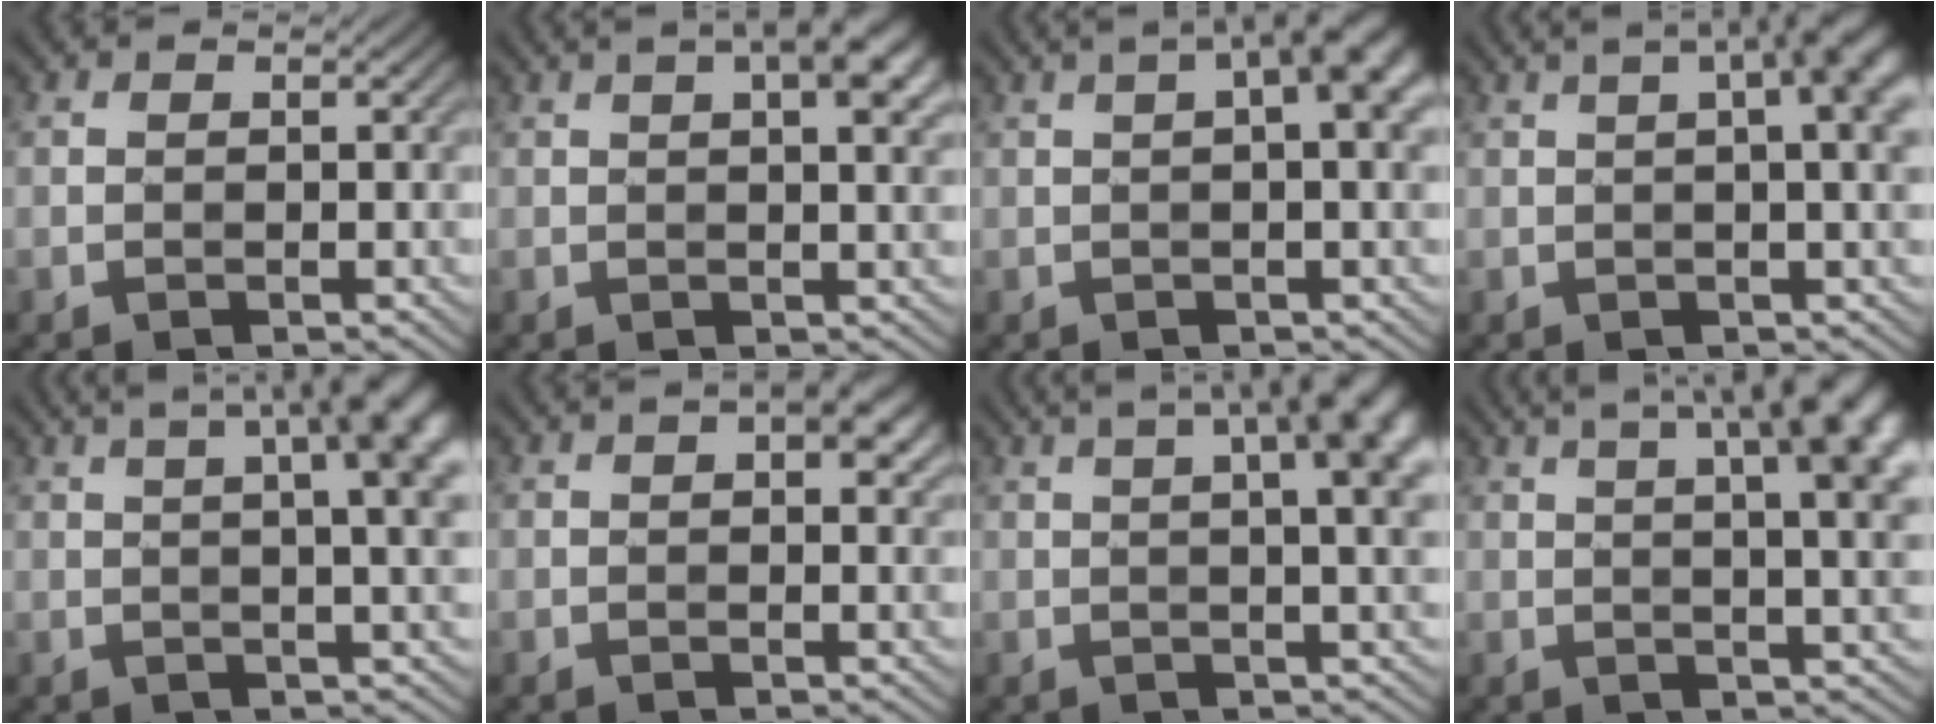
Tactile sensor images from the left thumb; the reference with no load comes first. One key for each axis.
{"total": 8.6, "fx": 3.4, "fy": 2.9, "fz": 7.3, "tx": -0.097, "ty": 0.017, "tz": 0.041}
{"total": 9.0, "fx": 3.0, "fy": 2.6, "fz": 8.1, "tx": -0.112, "ty": 0.028, "tz": 0.030}
{"total": 12.3, "fx": 4.2, "fy": 3.8, "fz": 10.9, "tx": -0.128, "ty": 0.049, "tz": 0.037}
{"total": 15.4, "fx": 6.1, "fy": 4.9, "fz": 13.2, "tx": -0.144, "ty": 0.059, "tz": 0.062}
{"total": 6.2, "fx": 2.5, "fy": 2.8, "fz": 4.9, "tx": -0.066, "ty": 0.013, "tz": 0.027}
{"total": 14.9, "fx": 5.8, "fy": 4.9, "fz": 12.8, "tx": -0.142, "ty": 0.058, "tz": 0.058}
{"total": 17.2, "fx": 7.3, "fy": 5.6, "fz": 14.5, "tx": -0.167, "ty": 0.056, "tz": 0.084}